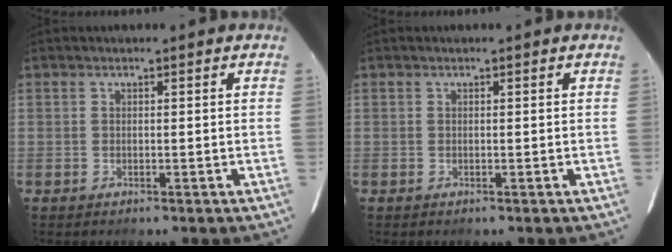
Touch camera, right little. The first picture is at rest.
{"total": 0.0}